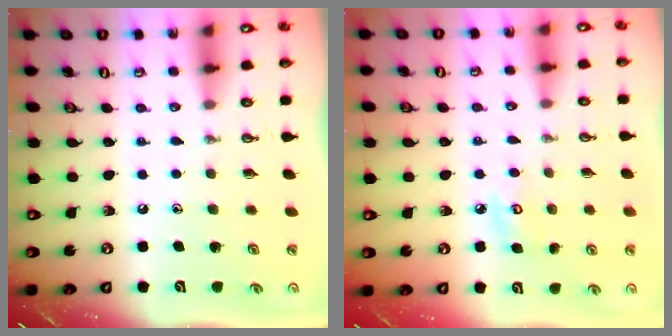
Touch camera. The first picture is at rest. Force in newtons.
{"total": 5.7, "press": 5.7, "slide": 0.5}